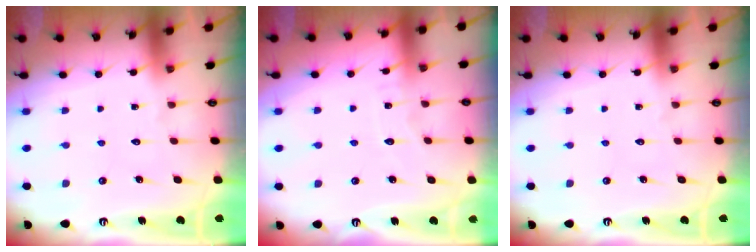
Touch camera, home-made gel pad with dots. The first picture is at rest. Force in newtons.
{"total": 3.6, "press": 3.5, "slide": 0.5}
{"total": 0.0}